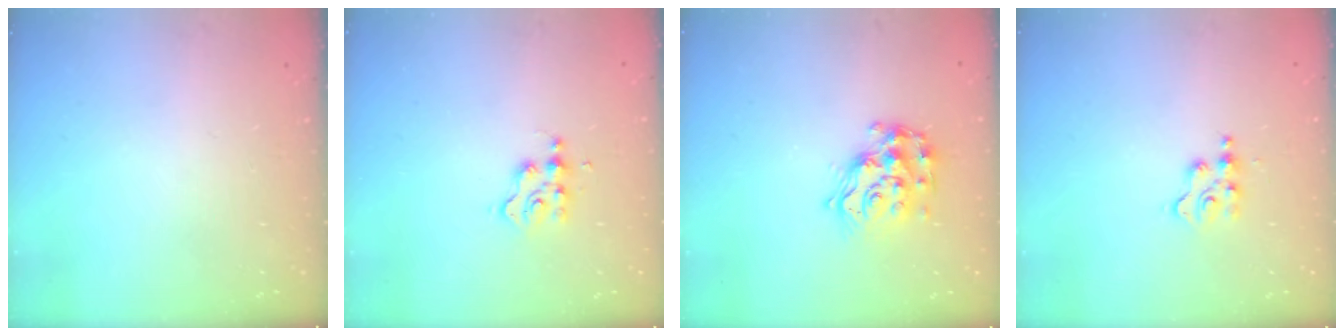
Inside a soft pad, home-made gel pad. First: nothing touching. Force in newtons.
{"total": 2.7, "press": 2.7, "slide": 0.4}
{"total": 13.8, "press": 13.7, "slide": 0.9}
{"total": 3.9, "press": 3.9, "slide": 0.5}